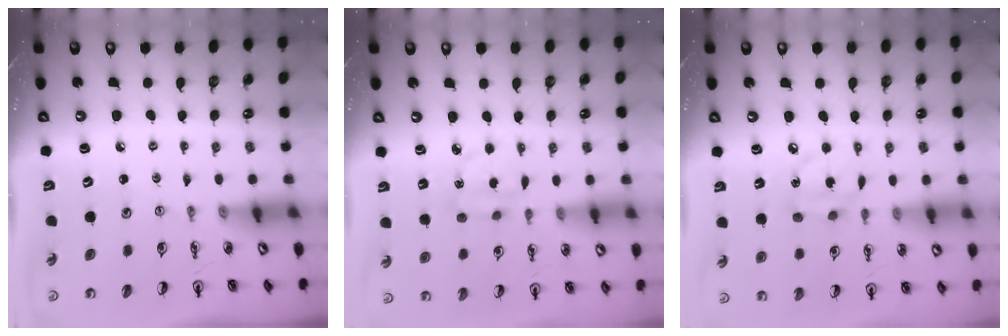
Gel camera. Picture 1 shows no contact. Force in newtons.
{"total": 3.9, "press": 3.9, "slide": 0.4}
{"total": 7.3, "press": 7.3, "slide": 0.3}